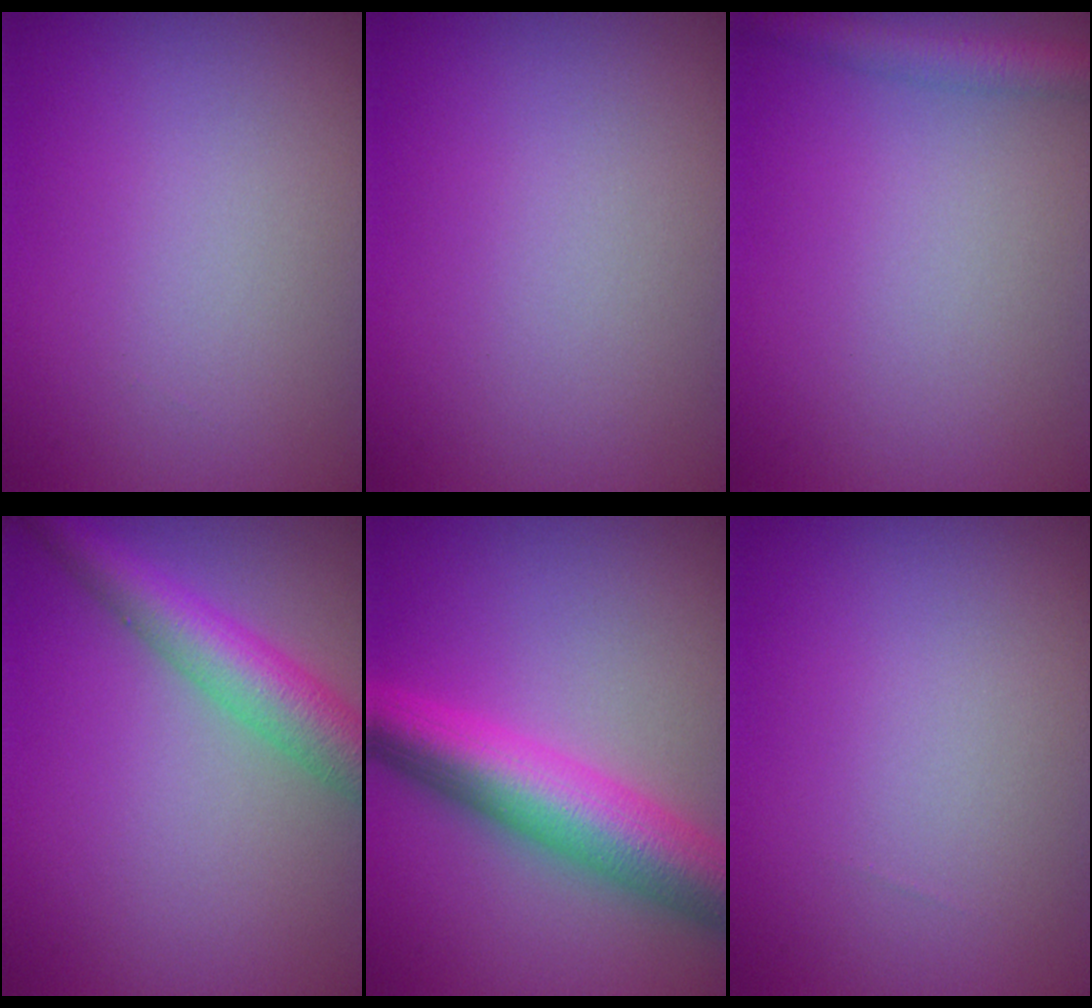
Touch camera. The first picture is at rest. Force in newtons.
{"total": 0.0}
{"total": 2.6, "press": 2.6, "slide": 0.0}
{"total": 5.3, "press": 5.3, "slide": 0.1}
{"total": 8.1, "press": 8.1, "slide": 0.5}
{"total": 0.0}